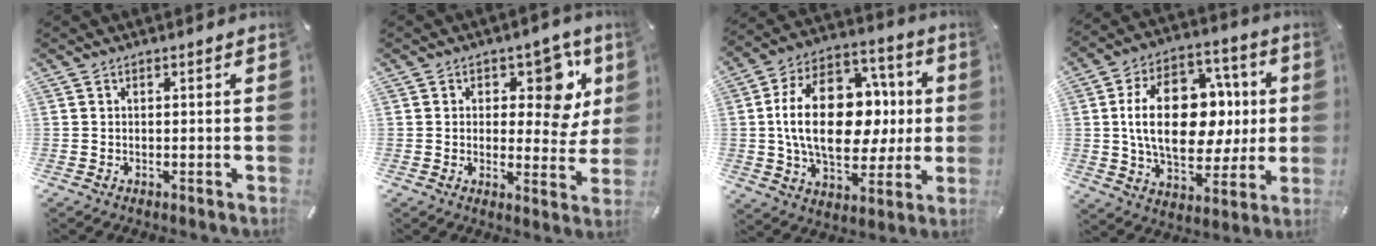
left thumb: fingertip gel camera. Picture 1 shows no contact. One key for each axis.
{"total": 11.2, "fx": 4.5, "fy": 6.6, "fz": 7.8, "tx": -0.091, "ty": -0.023, "tz": 0.073}
{"total": 22.8, "fx": 0.8, "fy": 15.4, "fz": 16.8, "tx": -0.316, "ty": 0.008, "tz": 0.015}
{"total": 21.3, "fx": 1.4, "fy": 14.5, "fz": 15.6, "tx": -0.281, "ty": 0.007, "tz": 0.023}